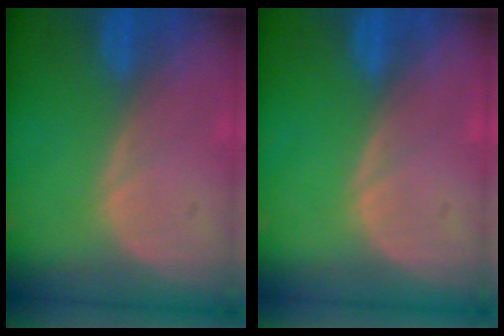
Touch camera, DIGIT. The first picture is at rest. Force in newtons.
{"total": 0.0}